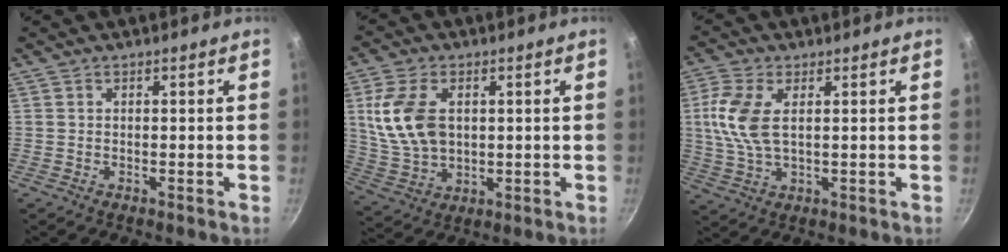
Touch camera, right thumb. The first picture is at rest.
{"total": 12.5, "force": [2.3, 8.1, 9.3], "torque": [-0.171, -0.009, 0.052]}
{"total": 9.2, "force": [1.7, 4.7, 7.7], "torque": [-0.166, 0.004, 0.033]}